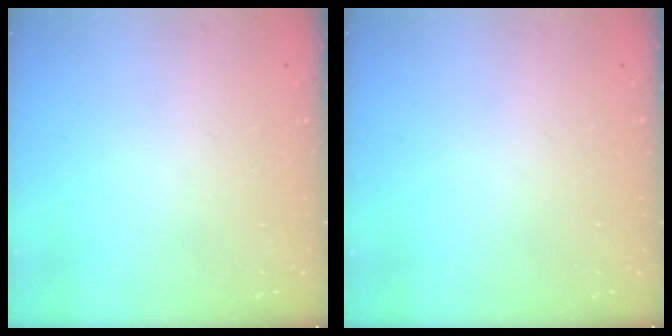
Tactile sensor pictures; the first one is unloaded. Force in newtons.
{"total": 0.0}